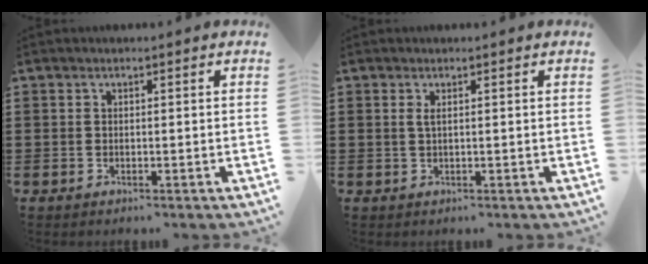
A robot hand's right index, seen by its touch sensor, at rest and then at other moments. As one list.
[{"total": 0.9, "force": [0.2, 0.1, 0.9], "torque": [-0.018, 0.001, 0.004]}]